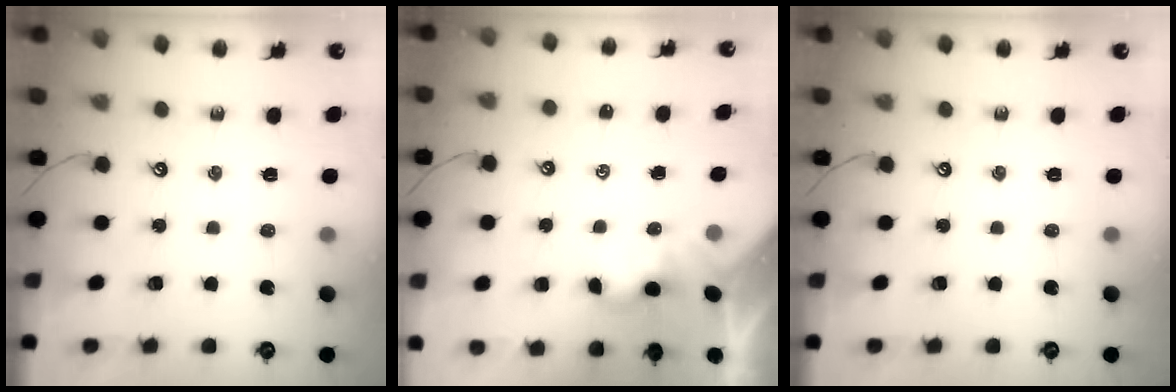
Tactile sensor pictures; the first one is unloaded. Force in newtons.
{"total": 1.1, "press": 1.1, "slide": 0.2}
{"total": 0.0}